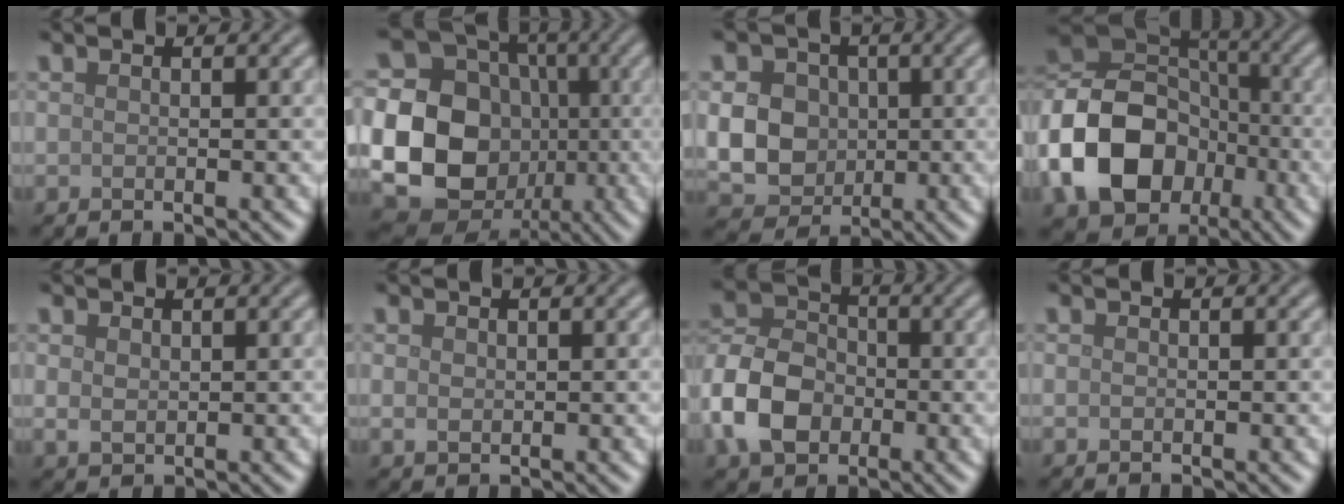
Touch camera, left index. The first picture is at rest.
{"total": 23.2, "force": [-2.7, 21.4, 8.6], "torque": [-0.216, -0.001, -0.097]}
{"total": 9.8, "force": [0.6, 8.6, 4.5], "torque": [-0.082, 0.016, -0.010]}
{"total": 13.4, "force": [-4.3, 10.1, 7.6], "torque": [-0.159, -0.006, -0.091]}
{"total": 1.4, "force": [0.5, 1.0, 0.8], "torque": [-0.017, -0.001, 0.014]}
{"total": 1.0, "force": [0.3, 0.8, 0.5], "torque": [-0.011, -0.001, 0.008]}
{"total": 7.3, "force": [-2.5, 5.4, 4.2], "torque": [-0.086, 0.005, -0.065]}
{"total": 0.0}